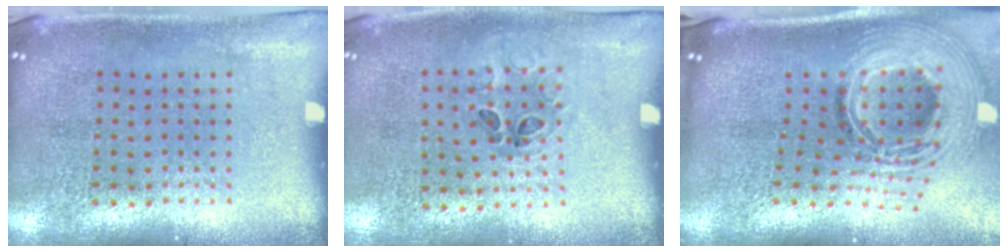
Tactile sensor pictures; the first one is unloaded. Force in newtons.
{"total": 1.1, "press": 0.6, "slide": 0.9}
{"total": 3.0, "press": 2.1, "slide": 2.1}